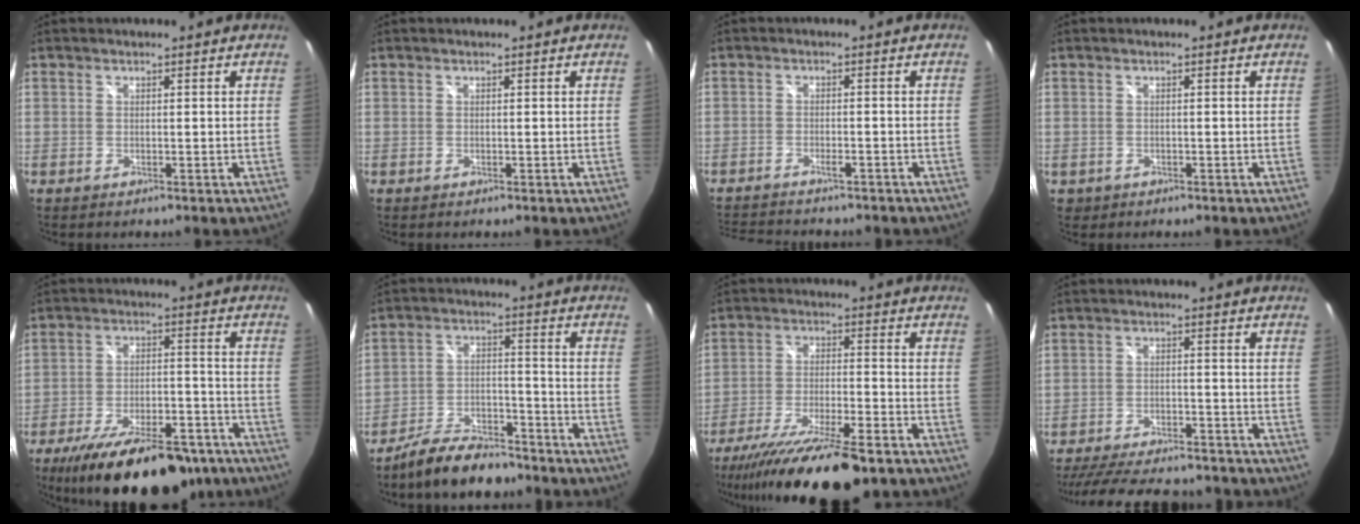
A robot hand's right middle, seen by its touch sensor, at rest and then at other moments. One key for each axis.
{"total": 0.0}
{"total": 8.5, "fx": -7.6, "fy": 1.5, "fz": 3.5, "tx": -0.084, "ty": -0.015, "tz": -0.117}
{"total": 0.8, "fx": -0.2, "fy": 0.7, "fz": 0.4, "tx": -0.009, "ty": -0.006, "tz": 0.000}
{"total": 22.6, "fx": -17.2, "fy": 7.5, "fz": 12.7, "tx": -0.218, "ty": -0.024, "tz": -0.243}
{"total": 9.6, "fx": -8.2, "fy": 3.0, "fz": 4.0, "tx": -0.086, "ty": 0.010, "tz": -0.135}
{"total": 18.7, "fx": -14.5, "fy": 2.7, "fz": 11.4, "tx": -0.218, "ty": -0.050, "tz": -0.240}
{"total": 19.1, "fx": -16.4, "fy": 5.1, "fz": 8.5, "tx": -0.172, "ty": -0.017, "tz": -0.232}